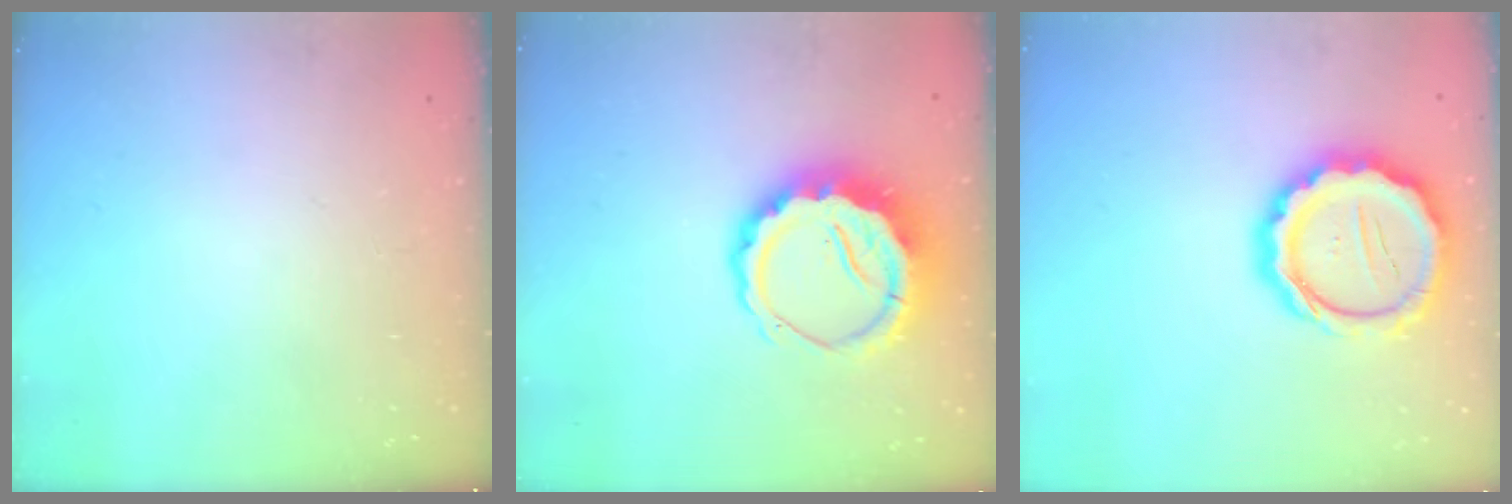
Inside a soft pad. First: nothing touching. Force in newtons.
{"total": 9.5, "press": 9.2, "slide": 2.2}
{"total": 17.9, "press": 17.5, "slide": 3.7}